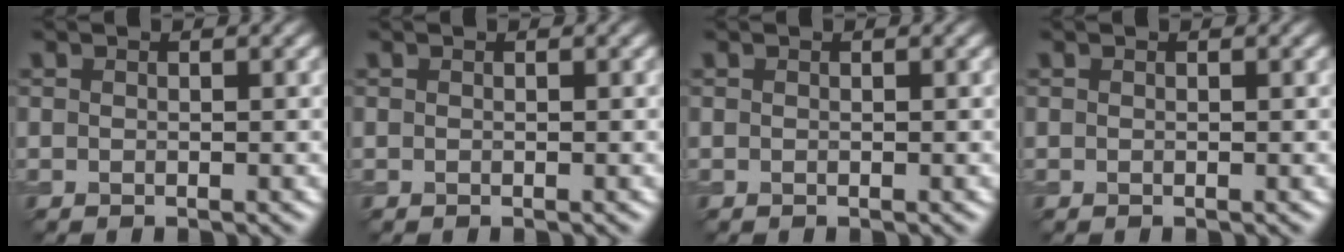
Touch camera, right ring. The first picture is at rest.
{"total": 0.0}
{"total": 0.0}
{"total": 0.0}